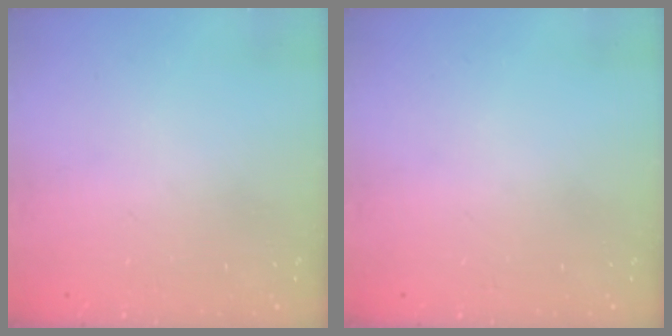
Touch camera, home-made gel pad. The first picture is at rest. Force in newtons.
{"total": 0.0}